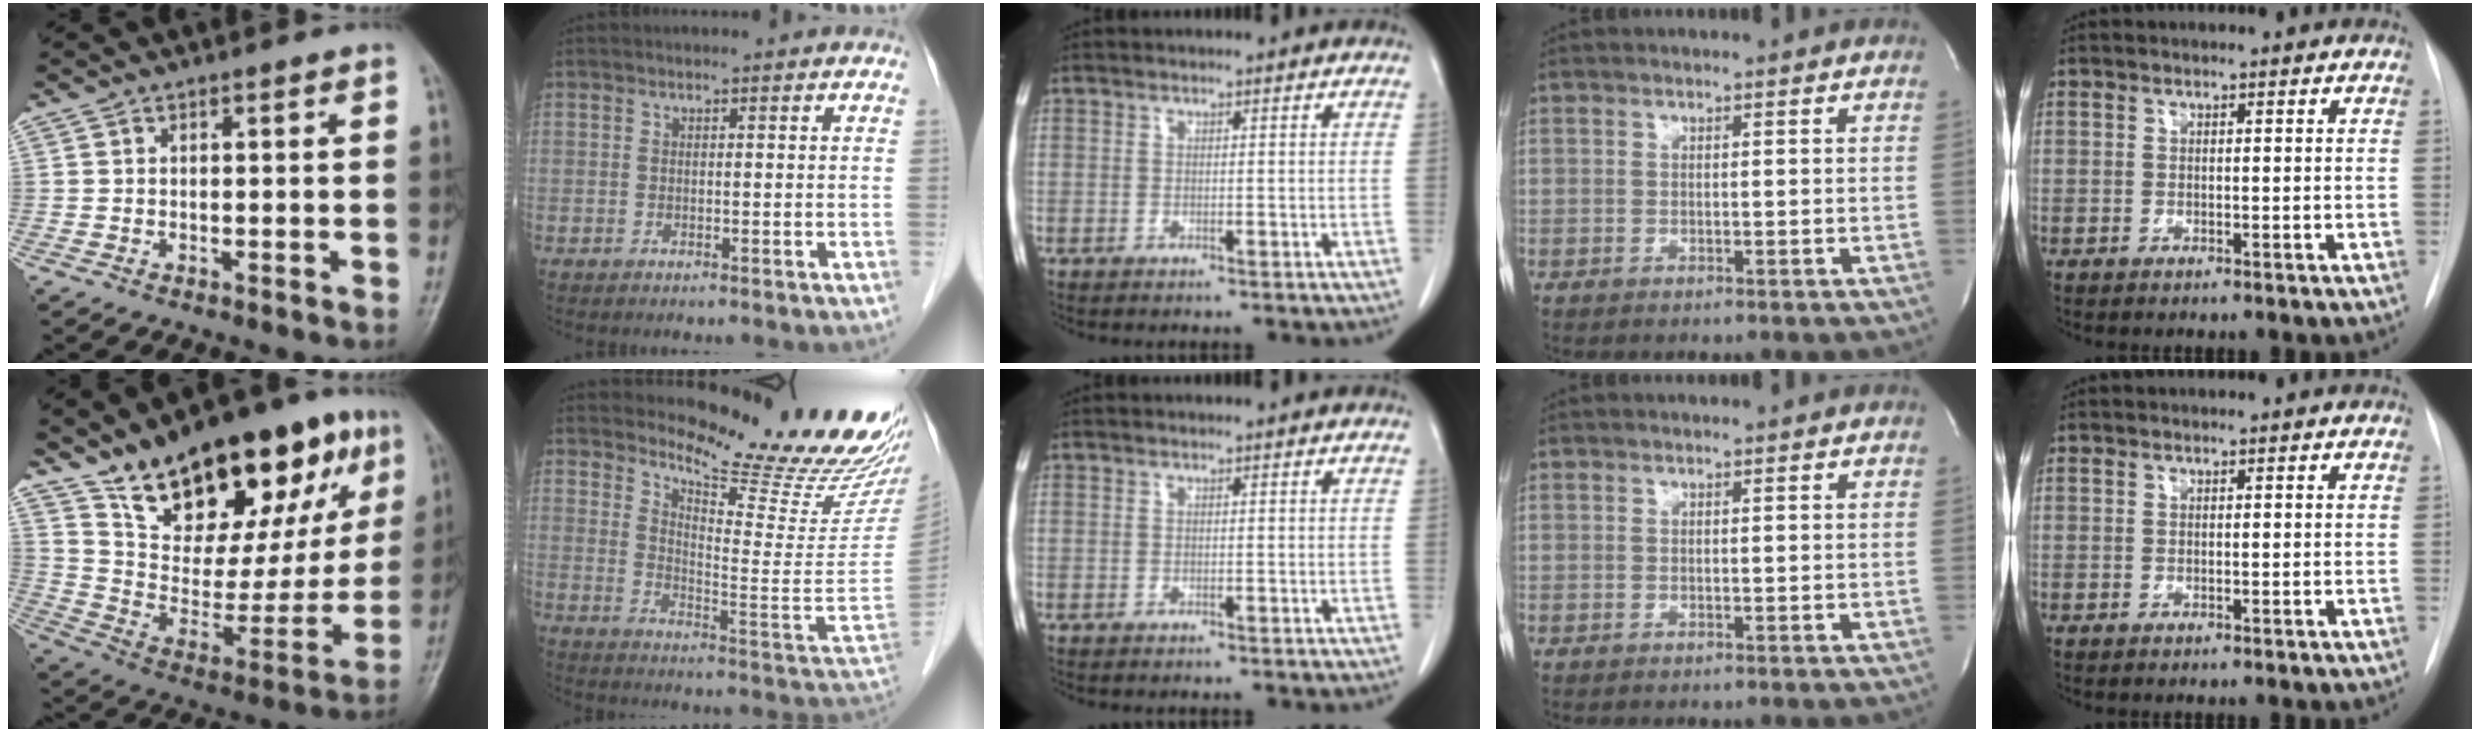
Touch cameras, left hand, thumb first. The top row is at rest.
{"thumb": {"total": 28.8, "force": [16.8, 12.3, 19.9], "torque": [-0.253, -0.044, 0.272]}, "index": {"total": 18.7, "force": [17.4, -0.6, 6.8], "torque": [-0.115, -0.124, 0.230]}}